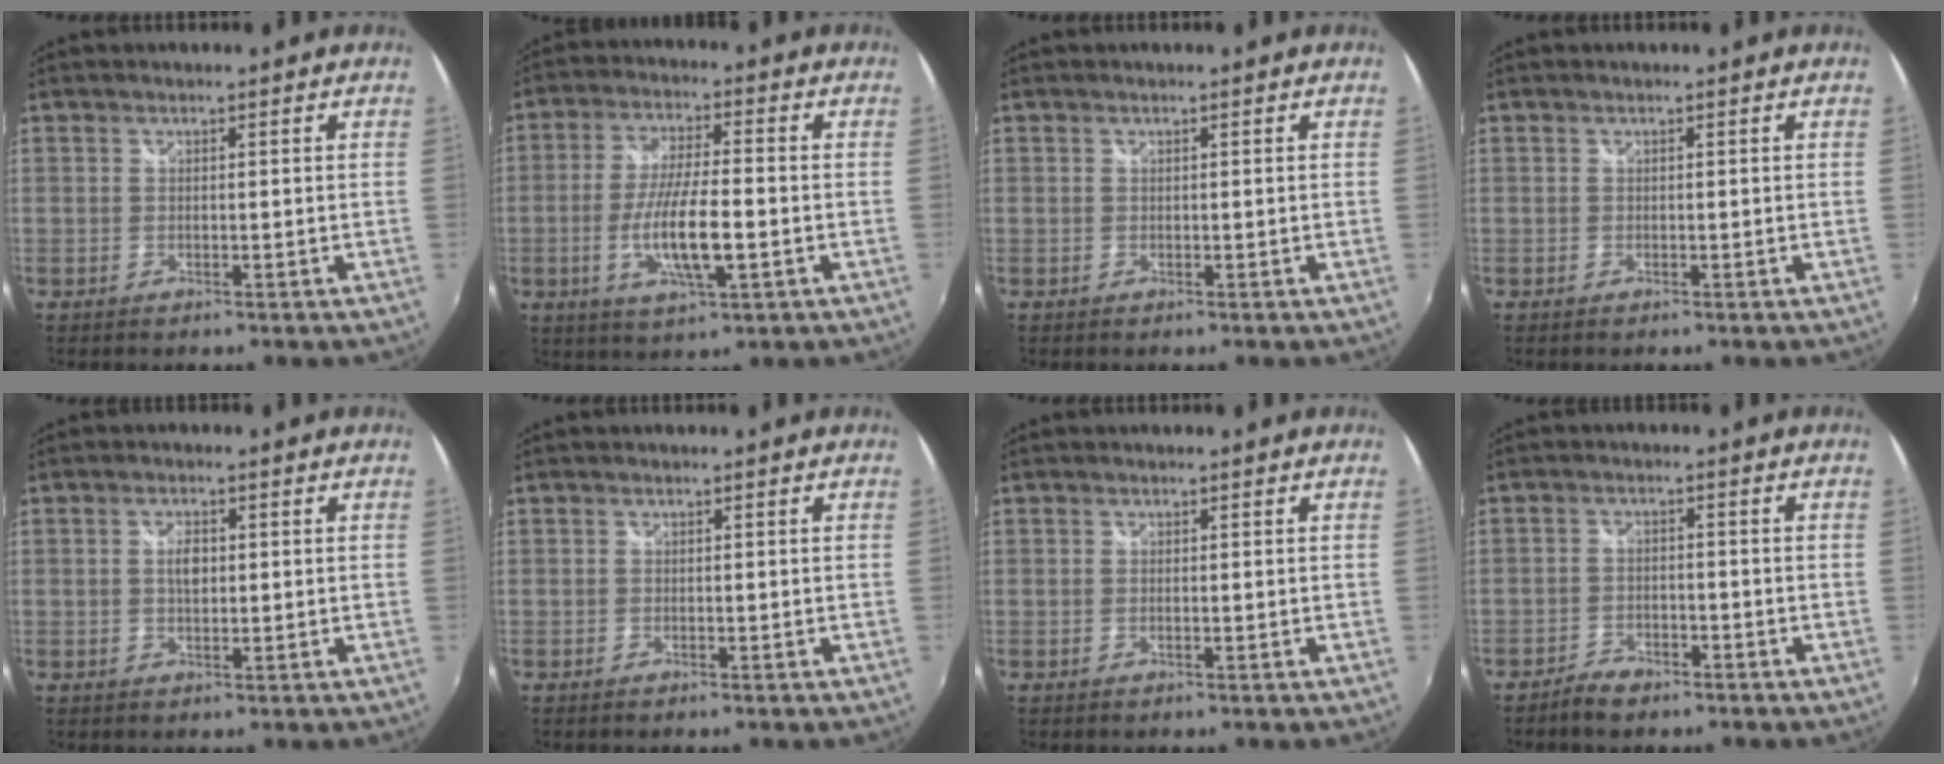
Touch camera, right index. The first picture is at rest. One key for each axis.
{"total": 10.8, "fx": -2.9, "fy": 2.3, "fz": 10.2, "tx": -0.197, "ty": -0.010, "tz": -0.052}
{"total": 0.0}
{"total": 0.0}
{"total": 2.9, "fx": 0.3, "fy": 1.5, "fz": 2.4, "tx": -0.042, "ty": 0.003, "tz": 0.005}
{"total": 0.0}
{"total": 0.0}
{"total": 4.2, "fx": -3.5, "fy": 1.9, "fz": 1.5, "tx": -0.047, "ty": 0.004, "tz": -0.062}